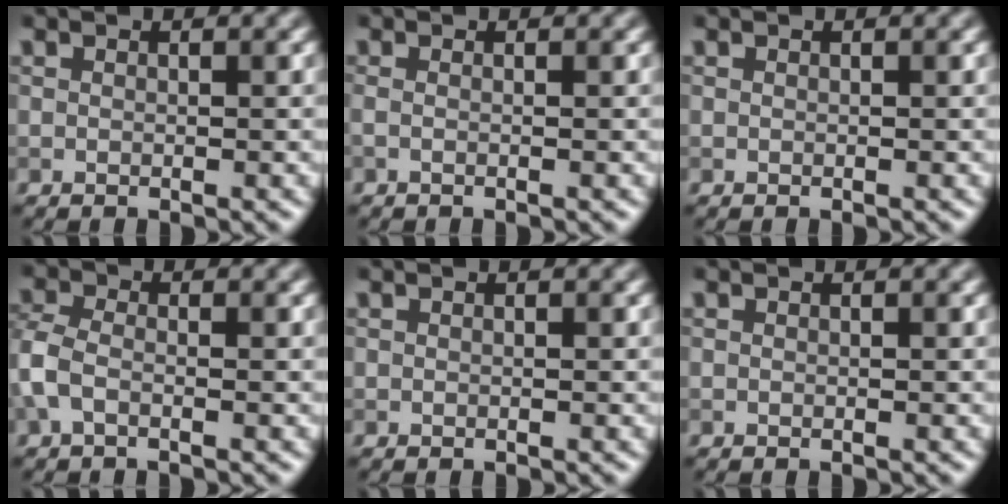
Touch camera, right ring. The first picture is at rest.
{"total": 1.0, "force": [-0.1, 0.4, 0.9], "torque": [-0.010, -0.006, -0.009]}
{"total": 0.0}
{"total": 2.6, "force": [-0.9, 1.6, 1.8], "torque": [-0.048, 0.004, -0.029]}
{"total": 0.0}
{"total": 0.0}